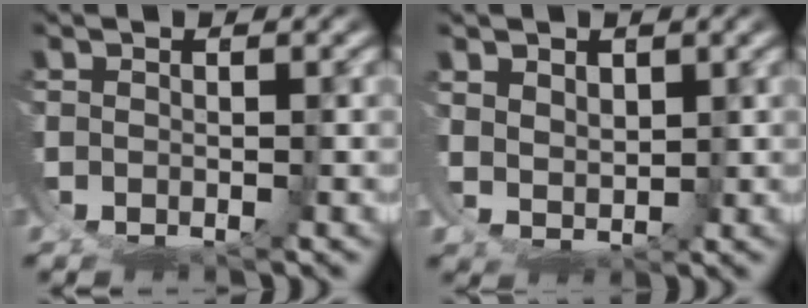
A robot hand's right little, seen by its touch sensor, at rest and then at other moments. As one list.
[{"total": 3.2, "force": [0.9, 2.4, 1.9], "torque": [-0.050, -0.029, 0.031]}]